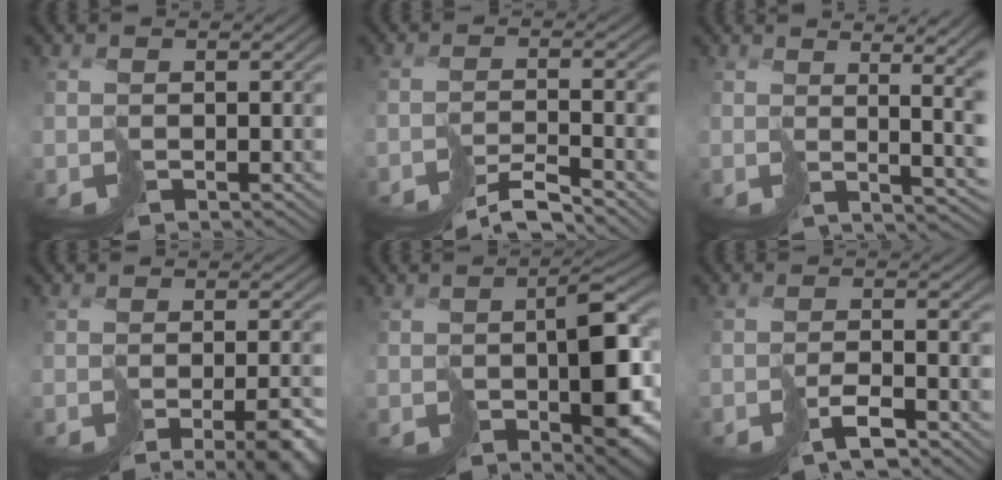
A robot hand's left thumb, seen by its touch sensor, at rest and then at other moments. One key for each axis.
{"total": 5.1, "fx": -4.4, "fy": -0.1, "fz": 2.5, "tx": -0.032, "ty": 0.003, "tz": -0.071}
{"total": 9.0, "fx": 1.8, "fy": 2.7, "fz": 8.4, "tx": -0.092, "ty": 0.012, "tz": 0.036}
{"total": 9.1, "fx": -6.3, "fy": 2.5, "fz": 6.0, "tx": -0.073, "ty": -0.017, "tz": -0.052}
{"total": 8.9, "fx": -2.1, "fy": 4.0, "fz": 7.7, "tx": -0.113, "ty": -0.018, "tz": -0.019}
{"total": 3.0, "fx": -2.3, "fy": -0.1, "fz": 1.8, "tx": -0.023, "ty": 0.004, "tz": -0.042}